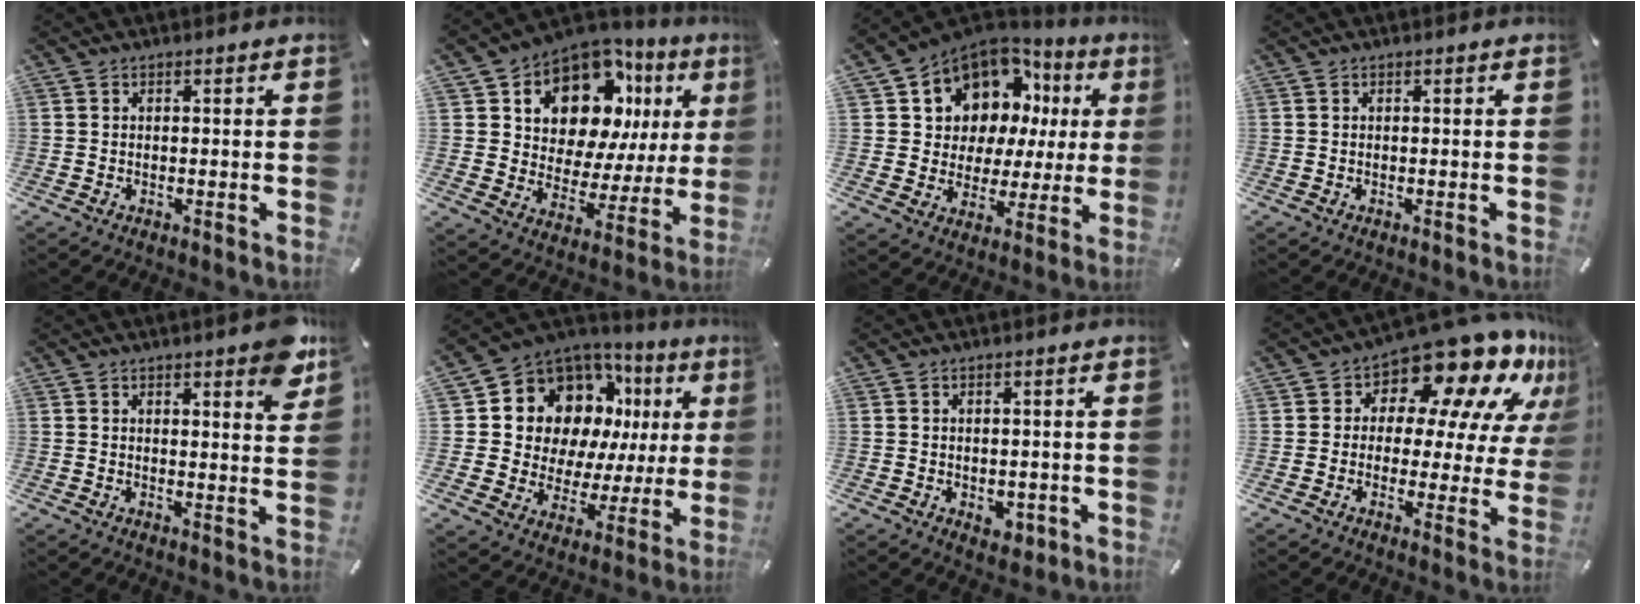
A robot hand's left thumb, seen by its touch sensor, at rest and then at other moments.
{"total": 13.7, "force": [8.3, 8.9, 6.3], "torque": [-0.106, -0.066, 0.148]}
{"total": 10.9, "force": [6.9, 8.3, 1.6], "torque": [-0.049, -0.065, 0.133]}
{"total": 0.0}
{"total": 5.7, "force": [4.0, 1.8, 3.7], "torque": [-0.049, -0.022, 0.066]}
{"total": 13.6, "force": [7.0, 10.3, 5.5], "torque": [-0.100, -0.068, 0.137]}
{"total": 3.5, "force": [-1.1, 2.6, 2.0], "torque": [-0.021, 0.003, -0.017]}
{"total": 14.6, "force": [11.2, 6.1, 6.9], "torque": [-0.102, -0.105, 0.187]}